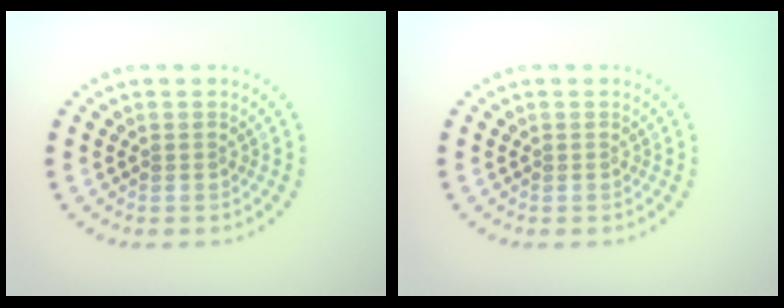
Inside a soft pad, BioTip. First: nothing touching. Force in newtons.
{"total": 0.0}